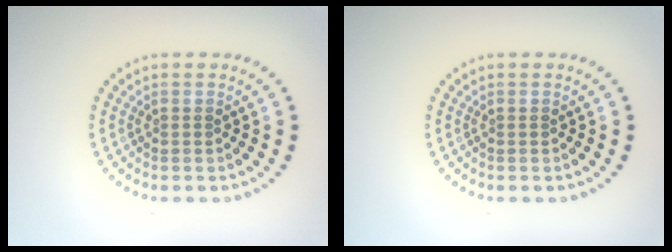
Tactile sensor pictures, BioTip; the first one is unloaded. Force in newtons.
{"total": 0.0}